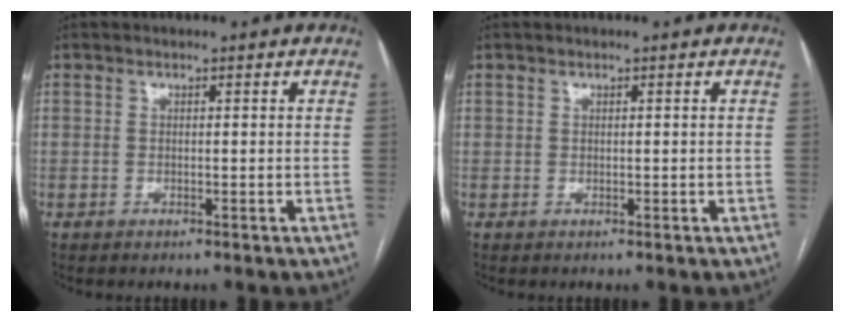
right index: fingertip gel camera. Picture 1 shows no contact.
{"total": 0.0}